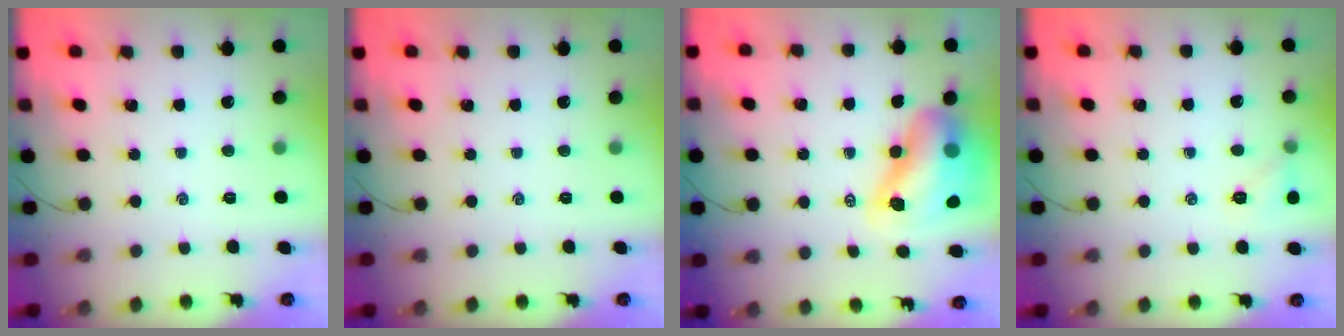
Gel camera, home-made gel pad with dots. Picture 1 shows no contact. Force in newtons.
{"total": 0.0}
{"total": 14.6, "press": 14.1, "slide": 3.9}
{"total": 5.9, "press": 5.7, "slide": 1.5}